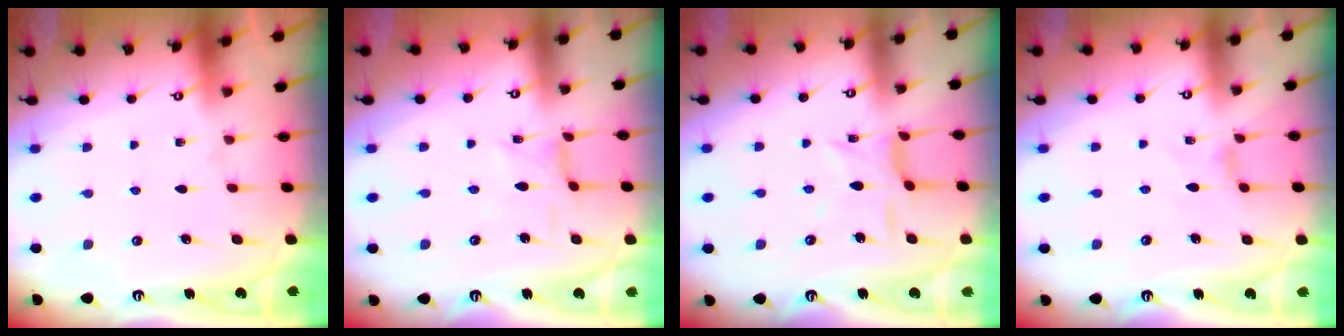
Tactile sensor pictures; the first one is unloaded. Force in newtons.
{"total": 0.6, "press": 0.5, "slide": 0.2}
{"total": 5.7, "press": 5.6, "slide": 0.8}
{"total": 0.0}